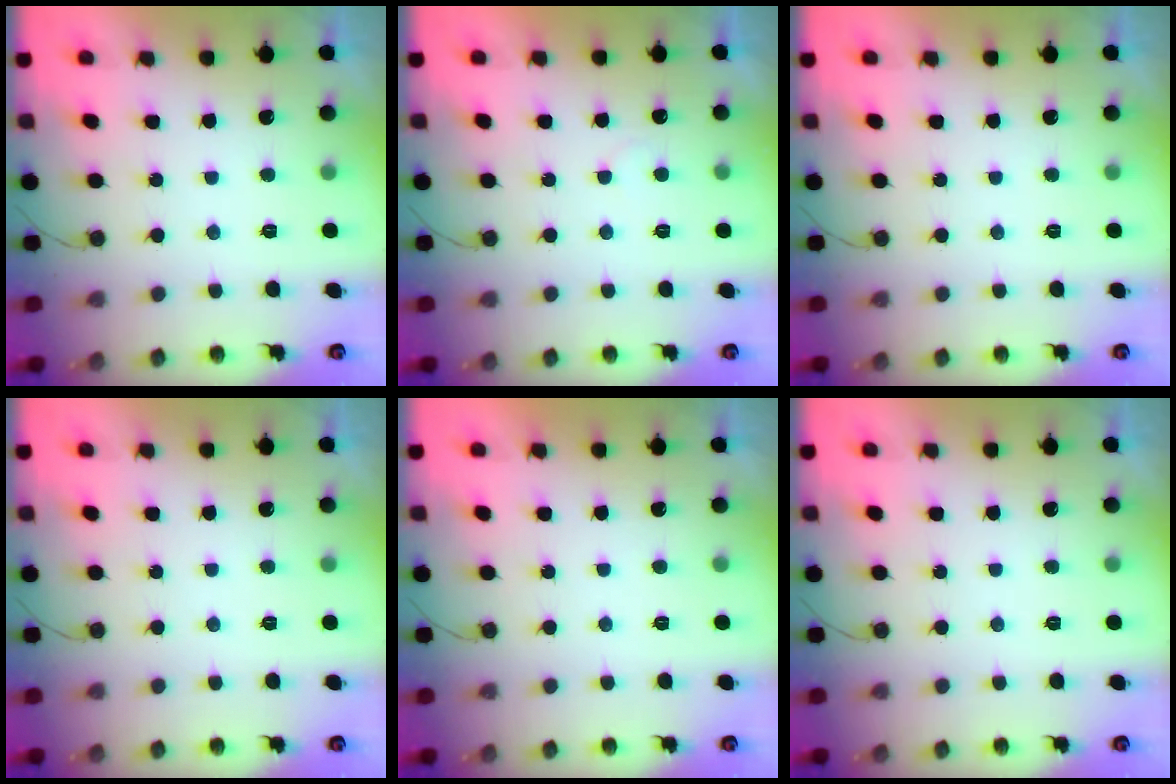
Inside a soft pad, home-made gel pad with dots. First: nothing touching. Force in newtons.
{"total": 3.8, "press": 3.8, "slide": 0.3}
{"total": 0.0}
{"total": 0.0}
{"total": 1.7, "press": 1.7, "slide": 0.1}
{"total": 0.0}